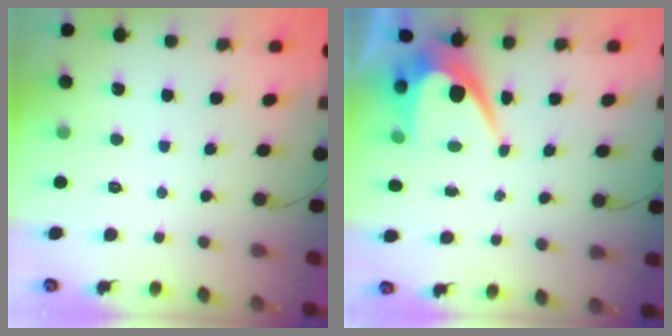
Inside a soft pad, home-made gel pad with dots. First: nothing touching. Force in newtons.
{"total": 6.1, "press": 6.1, "slide": 0.5}